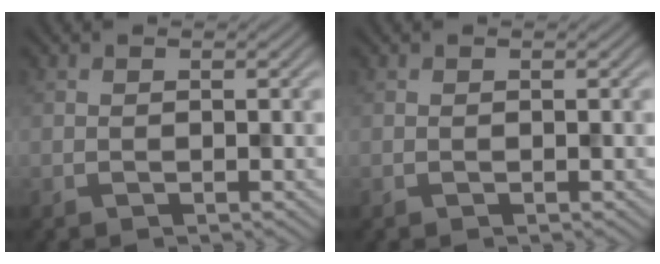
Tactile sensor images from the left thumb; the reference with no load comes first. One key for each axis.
{"total": 0.0}